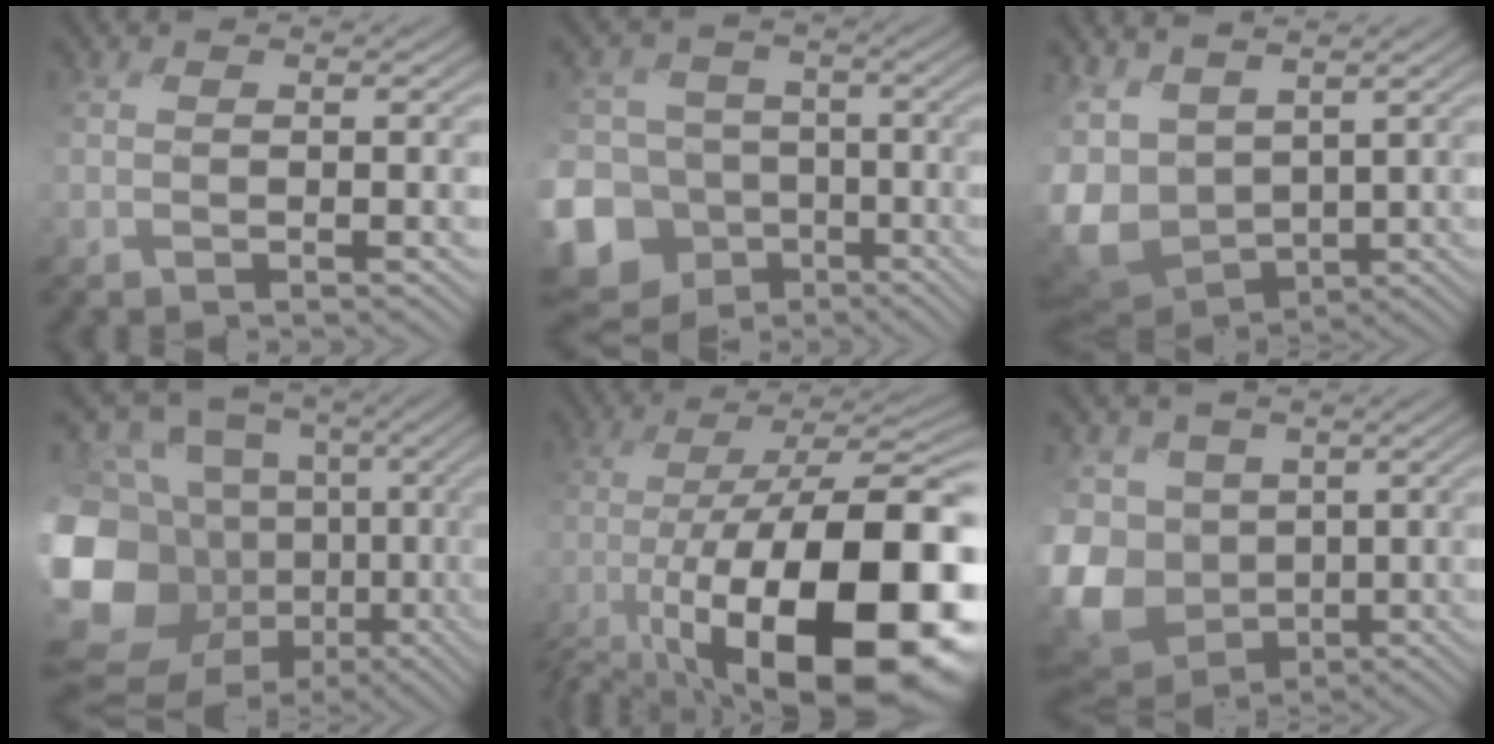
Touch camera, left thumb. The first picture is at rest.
{"total": 16.1, "force": [-8.0, 13.2, 4.4], "torque": [-0.161, -0.014, -0.139]}
{"total": 9.4, "force": [-0.5, 7.3, 6.0], "torque": [-0.188, -0.029, 0.005]}
{"total": 17.6, "force": [-3.3, 14.7, 9.1], "torque": [-0.283, -0.031, -0.056]}
{"total": 19.6, "force": [-9.6, 6.7, 15.7], "torque": [-0.245, -0.013, -0.164]}
{"total": 14.3, "force": [-3.1, 11.5, 7.9], "torque": [-0.244, -0.023, -0.059]}